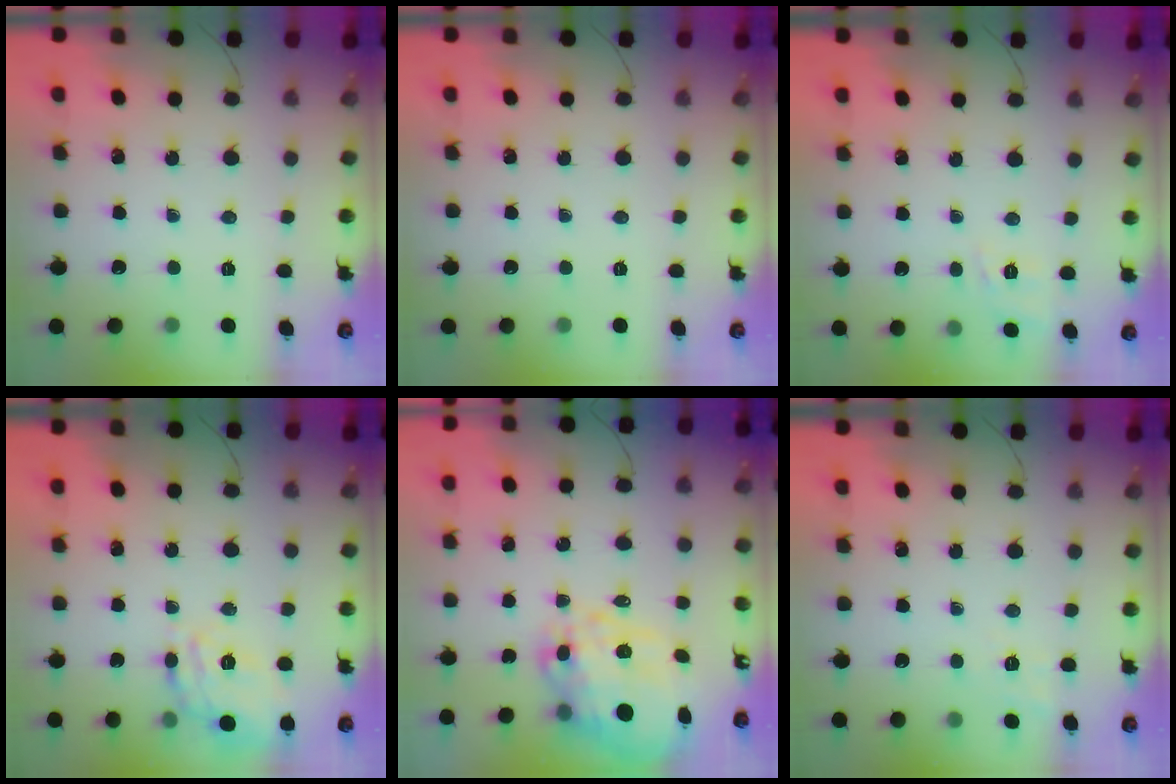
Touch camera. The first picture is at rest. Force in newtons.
{"total": 0.0}
{"total": 2.2, "press": 0.8, "slide": 2.0}
{"total": 16.7, "press": 16.7, "slide": 0.5}
{"total": 16.9, "press": 16.4, "slide": 4.1}
{"total": 1.8, "press": 0.4, "slide": 1.8}